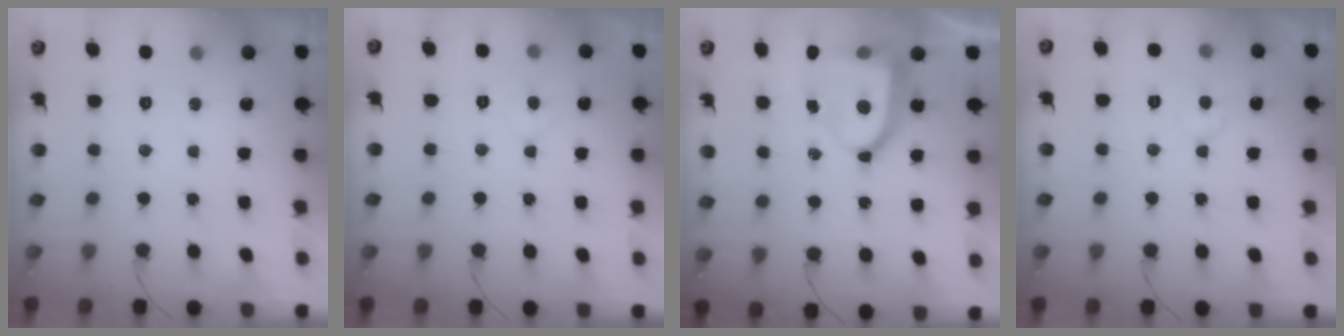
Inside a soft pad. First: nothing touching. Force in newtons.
{"total": 2.9, "press": 2.9, "slide": 0.2}
{"total": 10.7, "press": 10.6, "slide": 1.4}
{"total": 4.8, "press": 4.7, "slide": 0.6}